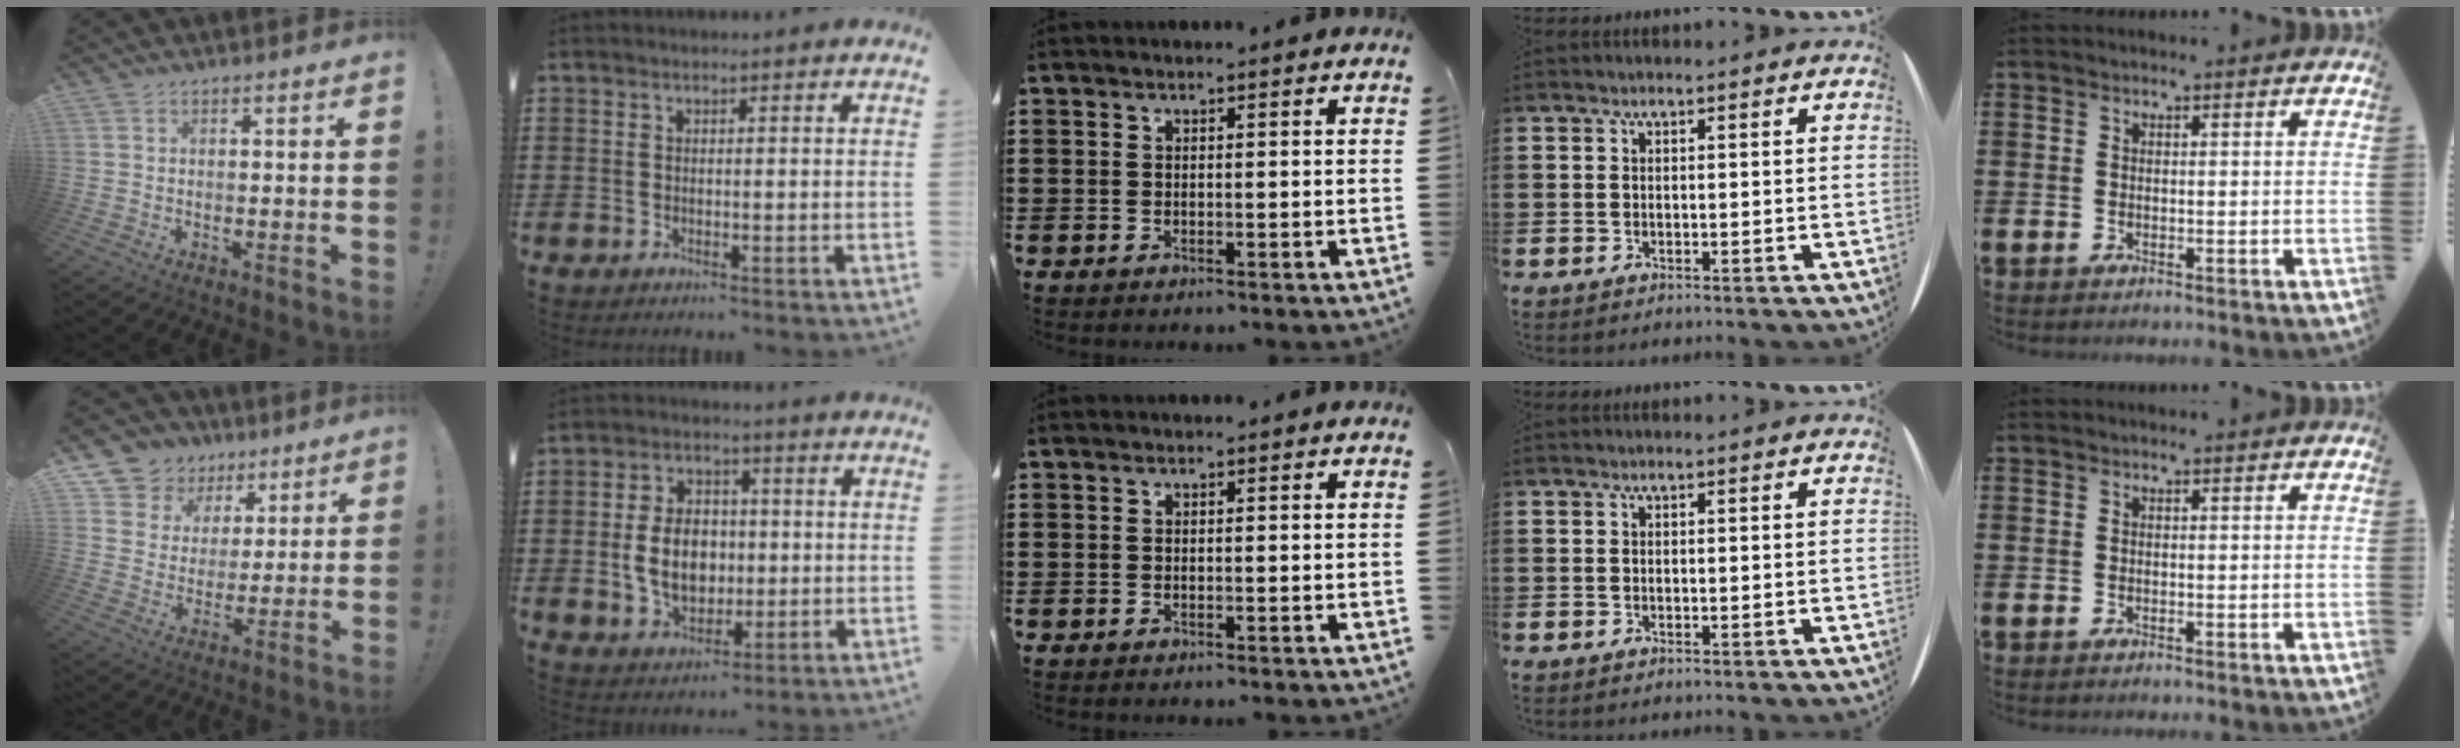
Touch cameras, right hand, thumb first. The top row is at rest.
{"thumb": {"total": 9.5, "force": [5.3, 7.8, 1.6], "torque": [-0.021, -0.046, 0.108]}, "index": {"total": 8.4, "force": [-0.4, 6.0, 5.9], "torque": [-0.121, 0.004, -0.013]}}